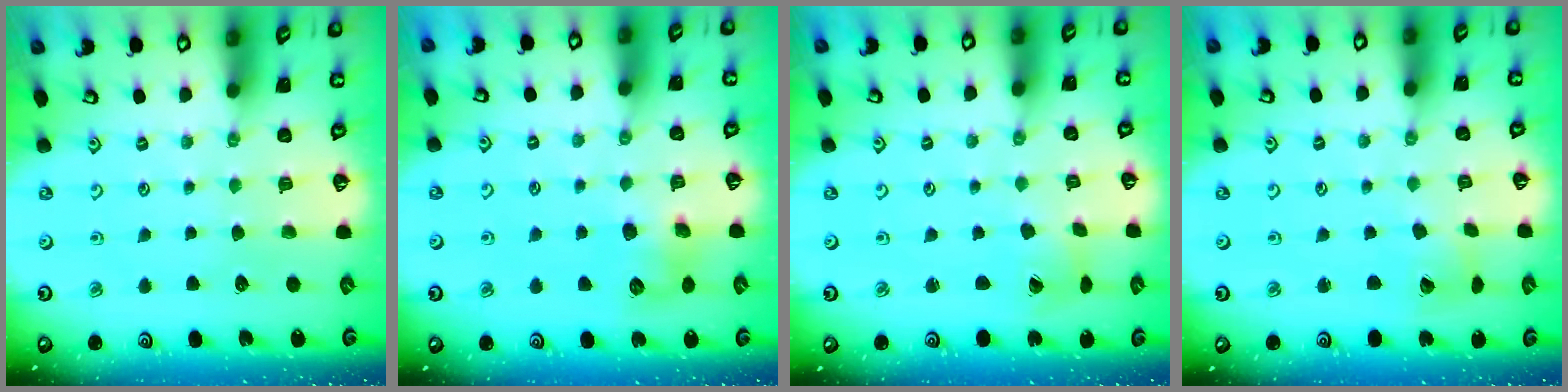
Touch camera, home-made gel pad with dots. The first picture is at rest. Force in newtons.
{"total": 8.9, "press": 8.9, "slide": 0.4}
{"total": 2.2, "press": 2.2, "slide": 0.4}
{"total": 5.2, "press": 5.2, "slide": 0.6}